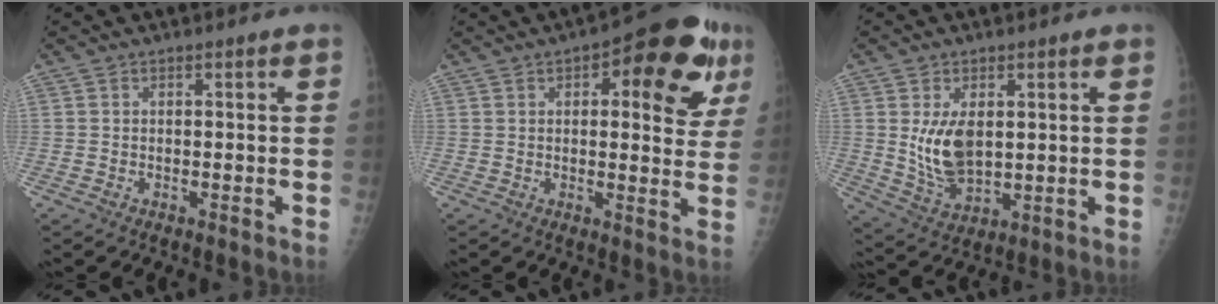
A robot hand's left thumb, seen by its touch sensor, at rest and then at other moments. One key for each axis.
{"total": 16.6, "fx": 6.8, "fy": 6.7, "fz": 13.6, "tx": -0.129, "ty": -0.006, "tz": 0.077}
{"total": 9.3, "fx": 1.5, "fy": 5.4, "fz": 7.3, "tx": -0.121, "ty": -0.021, "tz": 0.044}